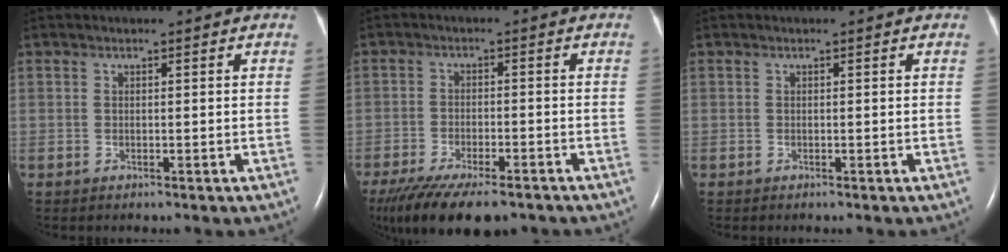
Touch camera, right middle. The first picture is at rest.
{"total": 16.0, "force": [-12.0, 4.9, 9.3], "torque": [-0.193, -0.036, -0.181]}
{"total": 0.0}